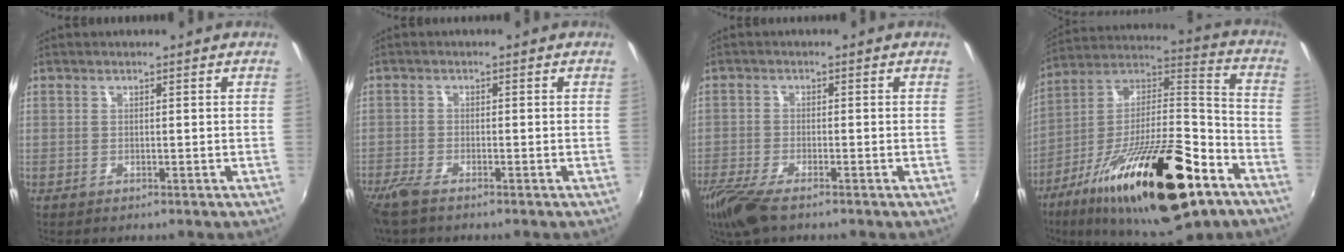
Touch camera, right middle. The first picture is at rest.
{"total": 4.5, "force": [-3.6, 1.1, 2.5], "torque": [-0.070, -0.015, -0.074]}
{"total": 7.7, "force": [-5.7, 1.9, 4.8], "torque": [-0.126, -0.030, -0.112]}
{"total": 29.8, "force": [-15.7, 9.4, 23.5], "torque": [-0.396, -0.015, -0.255]}